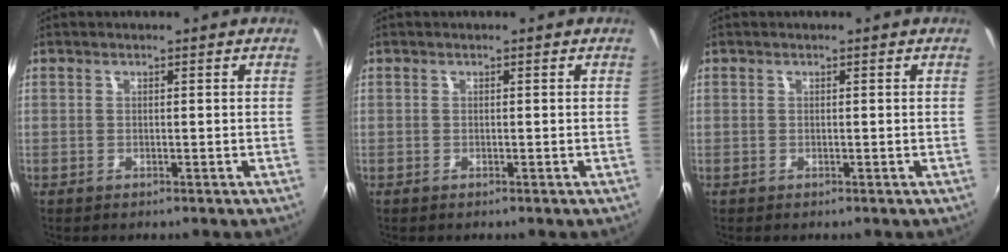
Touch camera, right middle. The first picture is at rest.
{"total": 0.0}
{"total": 0.0}